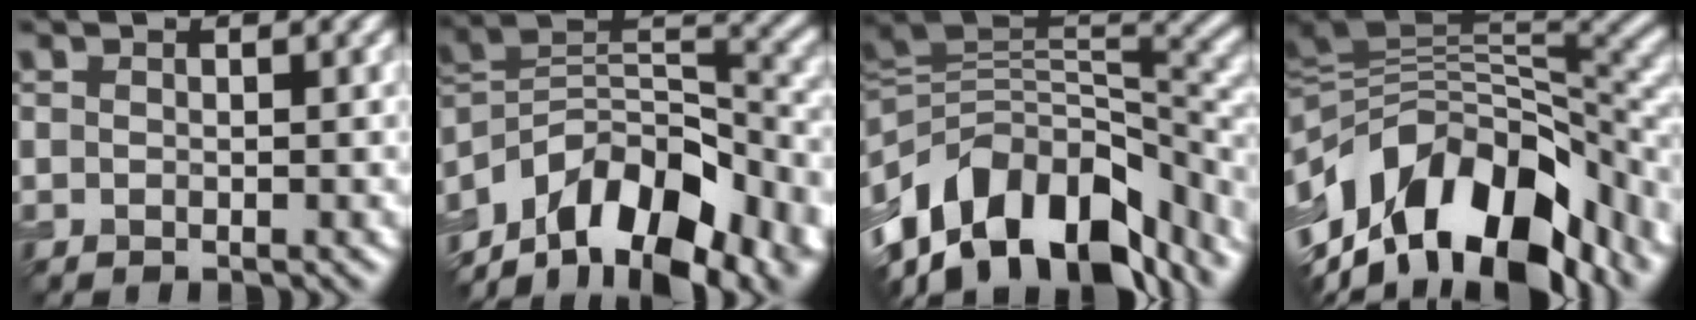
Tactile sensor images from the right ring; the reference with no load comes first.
{"total": 14.8, "force": [-10.3, 7.0, 8.0], "torque": [-0.151, 0.021, -0.169]}
{"total": 13.7, "force": [-6.9, 8.0, 8.7], "torque": [-0.165, 0.014, -0.115]}
{"total": 14.5, "force": [-6.1, 7.8, 10.6], "torque": [-0.189, 0.011, -0.095]}